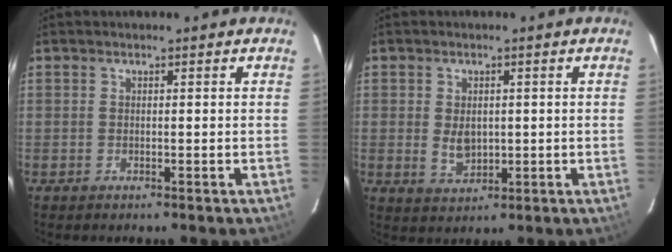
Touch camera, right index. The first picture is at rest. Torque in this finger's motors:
{"motor_torque": [0.14, 0.16, 0.05, 0.01]}